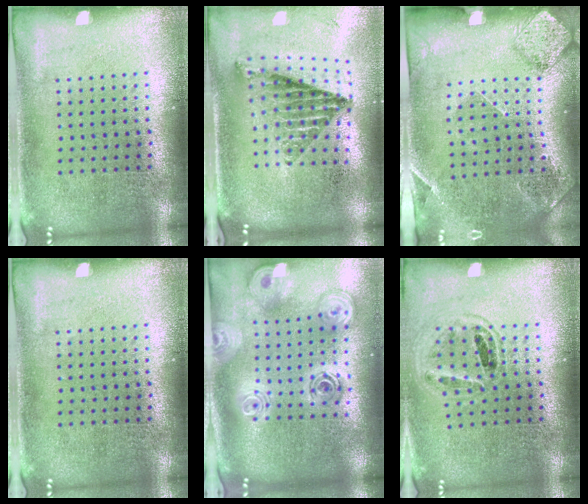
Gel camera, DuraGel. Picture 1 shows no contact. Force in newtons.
{"total": 1.3, "press": 1.2, "slide": 0.6}
{"total": 1.5, "press": 1.4, "slide": 0.4}
{"total": 0.0}
{"total": 2.6, "press": 1.9, "slide": 1.7}
{"total": 1.0, "press": 1.0, "slide": 0.1}